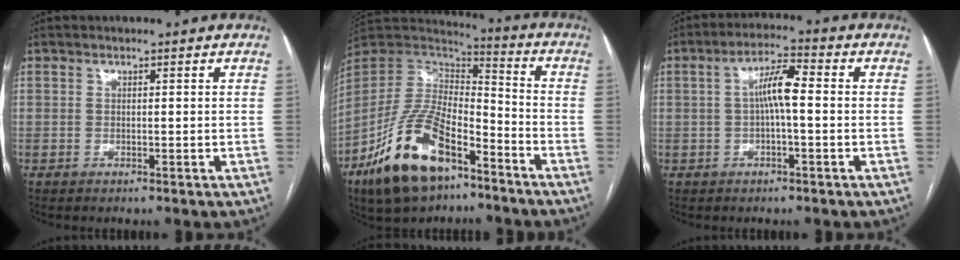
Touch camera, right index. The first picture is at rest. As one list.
[{"total": 18.9, "force": [-11.3, 7.8, 13.1], "torque": [-0.271, -0.002, -0.206]}, {"total": 5.9, "force": [0.1, 1.1, 5.8], "torque": [-0.105, 0.021, 0.000]}]